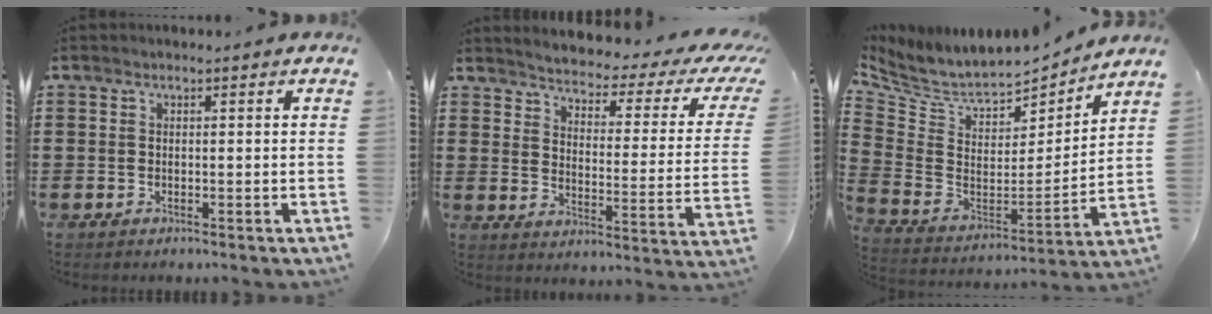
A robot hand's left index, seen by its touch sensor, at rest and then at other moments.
{"total": 3.0, "force": [2.4, 0.3, 1.7], "torque": [-0.049, -0.026, 0.031]}
{"total": 6.2, "force": [5.7, 1.6, 1.8], "torque": [-0.070, -0.052, 0.096]}